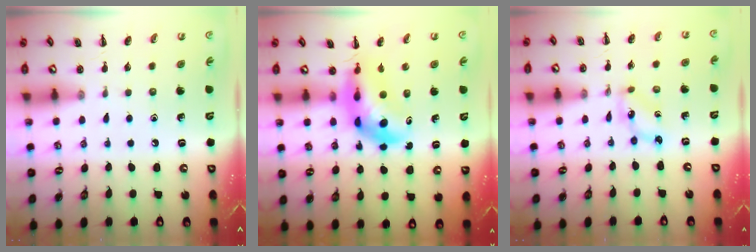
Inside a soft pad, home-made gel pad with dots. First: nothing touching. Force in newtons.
{"total": 6.5, "press": 6.3, "slide": 1.7}
{"total": 2.5, "press": 2.5, "slide": 0.6}